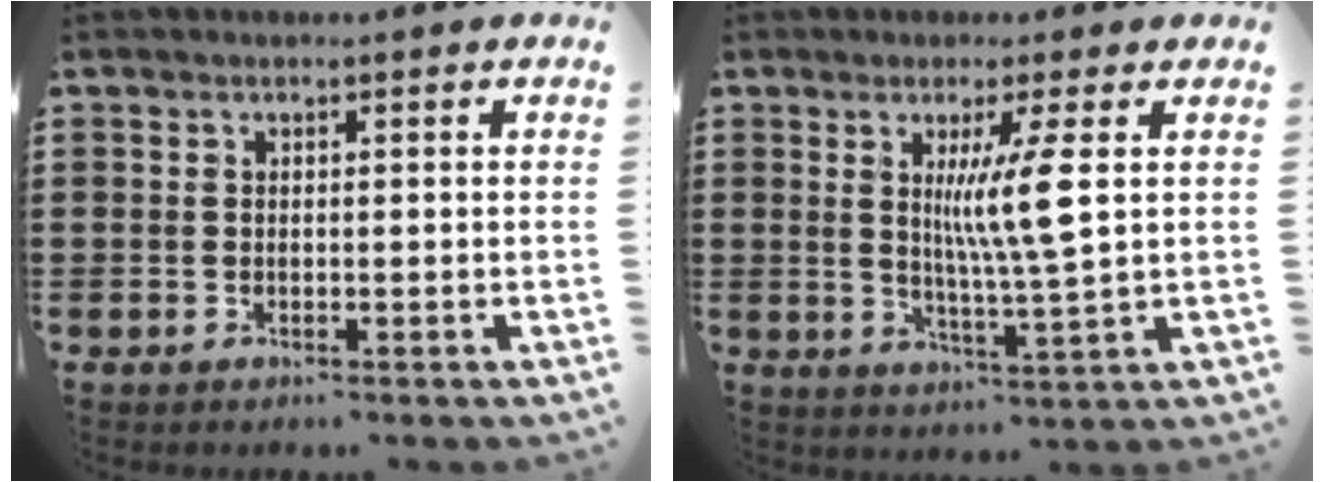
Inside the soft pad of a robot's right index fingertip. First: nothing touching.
{"total": 8.0, "force": [1.9, -0.1, 7.8], "torque": [-0.141, -0.010, 0.023]}